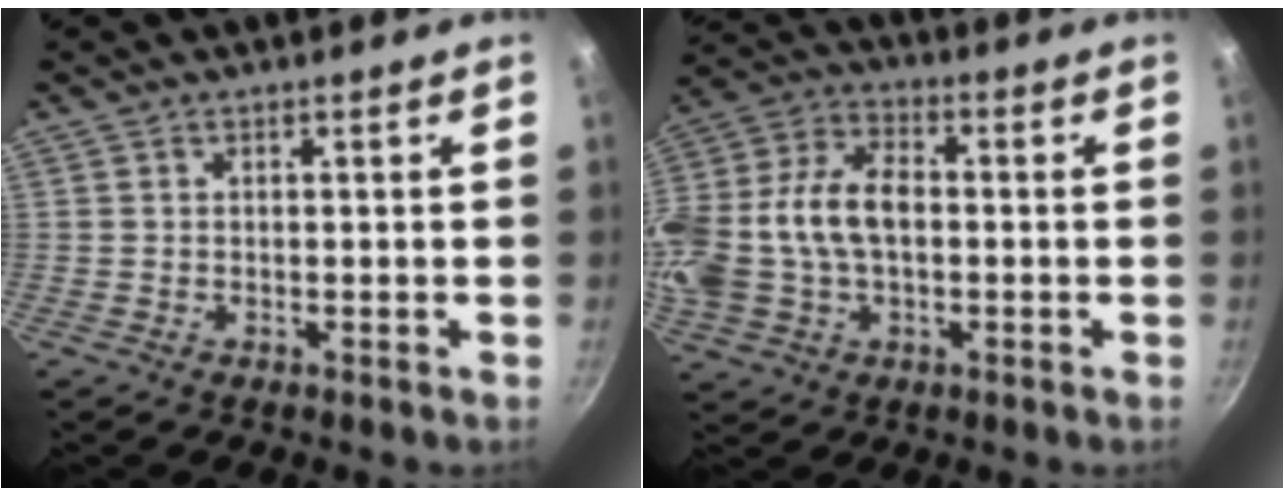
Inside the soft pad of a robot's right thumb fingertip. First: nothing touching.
{"total": 19.7, "force": [-0.8, 12.9, 14.8], "torque": [-0.335, 0.024, -0.012]}